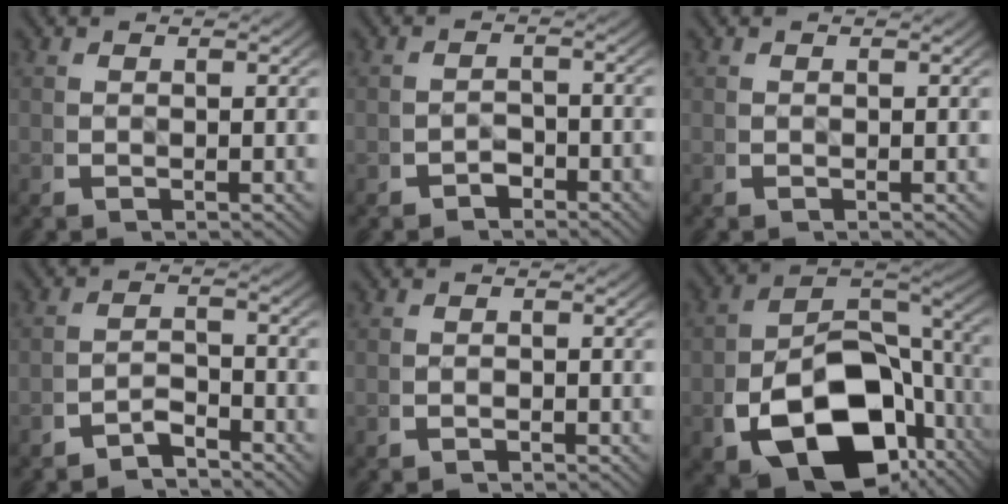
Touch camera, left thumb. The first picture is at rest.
{"total": 2.1, "force": [-1.9, 0.8, 0.4], "torque": [-0.005, -0.010, -0.028]}
{"total": 0.0}
{"total": 2.9, "force": [-2.5, 1.0, 0.9], "torque": [-0.006, -0.011, -0.045]}
{"total": 0.7, "force": [-0.6, 0.2, 0.1], "torque": [-0.002, -0.003, -0.012]}
{"total": 16.3, "force": [-4.4, 10.1, 12.0], "torque": [-0.217, -0.054, -0.046]}